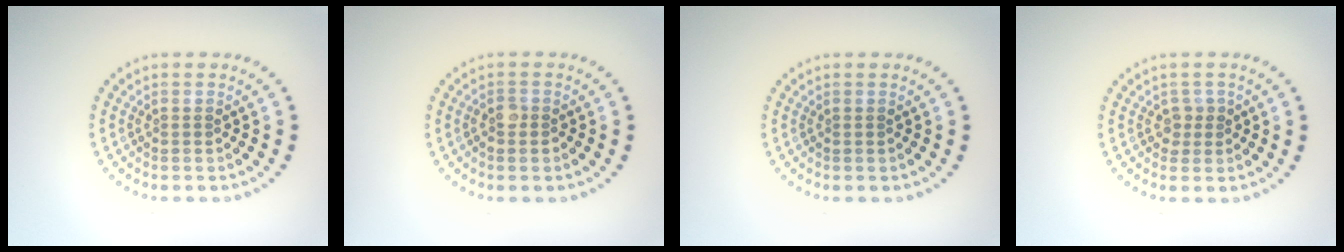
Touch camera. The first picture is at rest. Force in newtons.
{"total": 1.0, "press": 0.9, "slide": 0.5}
{"total": 0.0}
{"total": 1.4, "press": 1.1, "slide": 0.9}